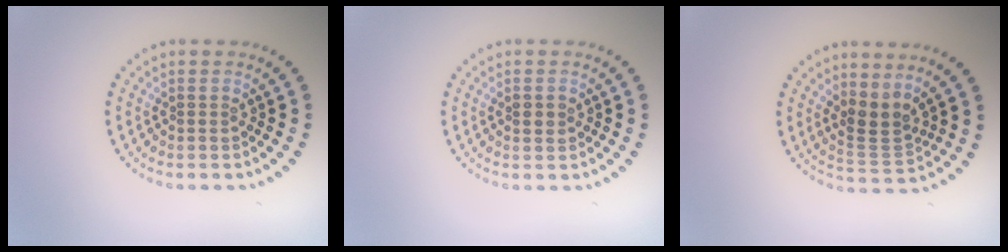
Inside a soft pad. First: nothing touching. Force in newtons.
{"total": 1.1, "press": 1.1, "slide": 0.1}
{"total": 2.6, "press": 1.9, "slide": 1.8}